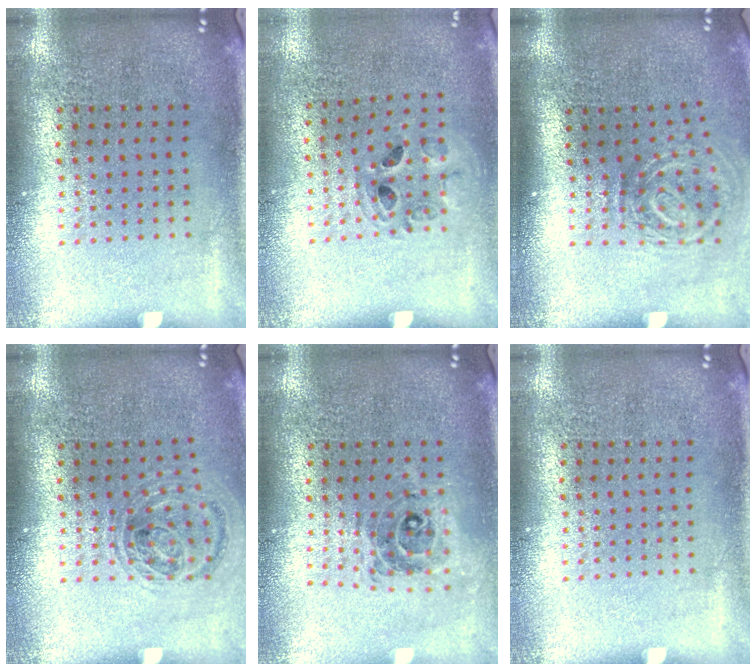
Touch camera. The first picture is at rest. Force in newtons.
{"total": 0.9, "press": 0.9, "slide": 0.1}
{"total": 1.9, "press": 1.2, "slide": 1.5}
{"total": 0.9, "press": 0.9, "slide": 0.3}
{"total": 0.7, "press": 0.7, "slide": 0.1}
{"total": 0.0}